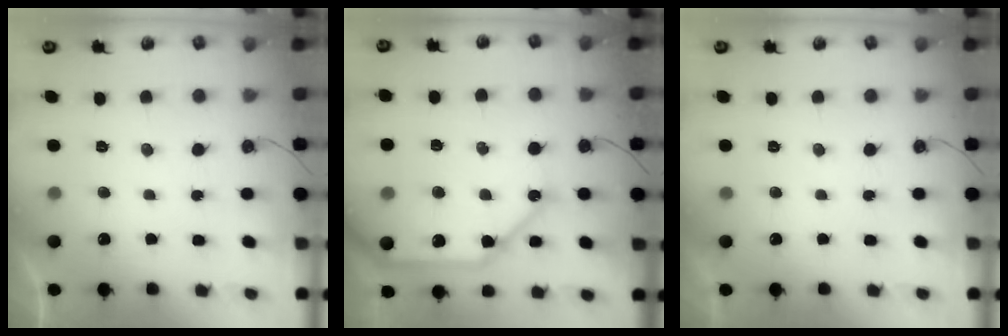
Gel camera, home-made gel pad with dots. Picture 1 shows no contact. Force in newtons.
{"total": 18.4, "press": 18.3, "slide": 2.1}
{"total": 0.0}